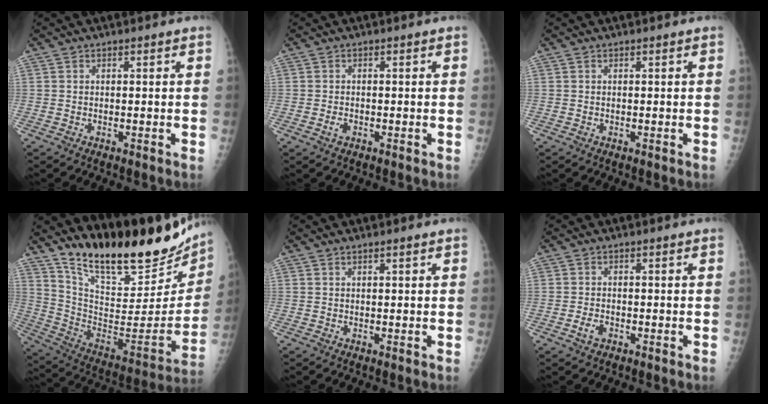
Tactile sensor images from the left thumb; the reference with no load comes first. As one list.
[{"total": 1.3, "force": [-0.5, 0.9, 0.8], "torque": [-0.015, 0.000, -0.009]}, {"total": 0.0}, {"total": 28.3, "force": [22.7, 9.1, 14.2], "torque": [-0.197, -0.124, 0.350]}, {"total": 0.6, "force": [0.4, 0.0, 0.3], "torque": [-0.007, -0.002, 0.009]}, {"total": 2.1, "force": [-0.9, 1.4, 1.3], "torque": [-0.023, 0.002, -0.017]}]